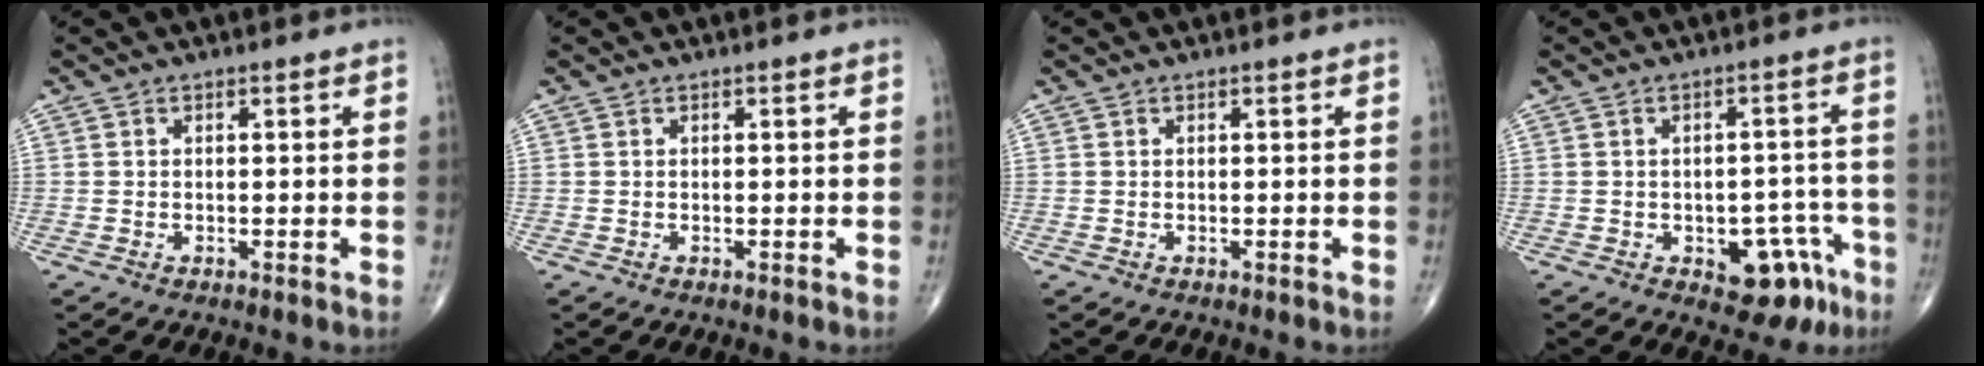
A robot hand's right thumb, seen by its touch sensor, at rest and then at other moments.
{"total": 0.0}
{"total": 0.0}
{"total": 9.6, "force": [-4.6, 5.5, 6.4], "torque": [-0.039, 0.037, -0.049]}